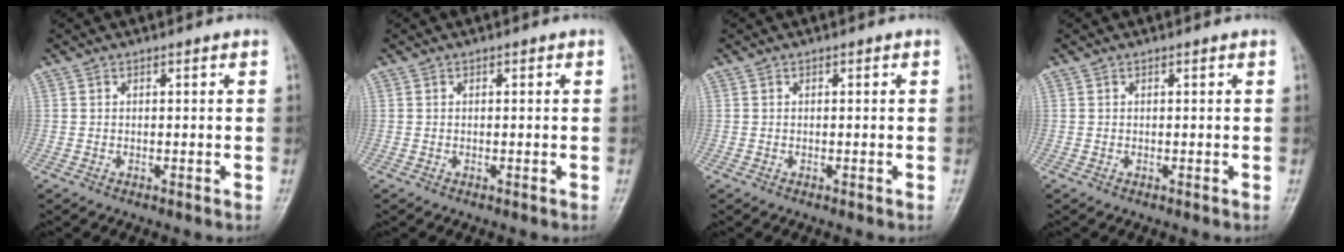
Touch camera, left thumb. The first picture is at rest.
{"total": 0.0}
{"total": 0.0}
{"total": 0.0}